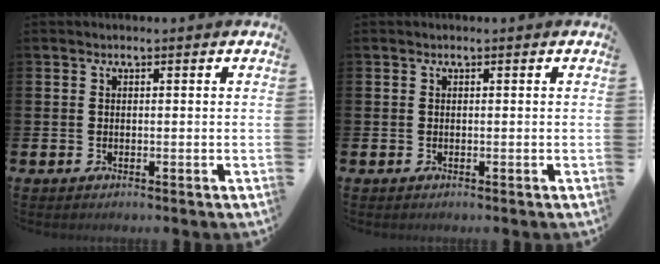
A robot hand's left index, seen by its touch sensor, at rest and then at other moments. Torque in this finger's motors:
{"motor_torque": [-0.01, 0.01, 0.00, -0.01]}